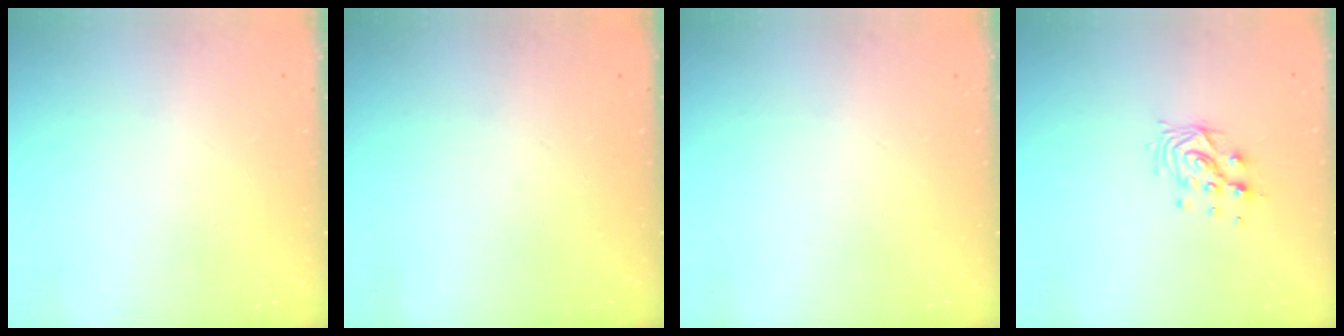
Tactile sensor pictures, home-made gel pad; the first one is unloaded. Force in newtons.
{"total": 0.0}
{"total": 0.0}
{"total": 8.4, "press": 8.4, "slide": 0.3}